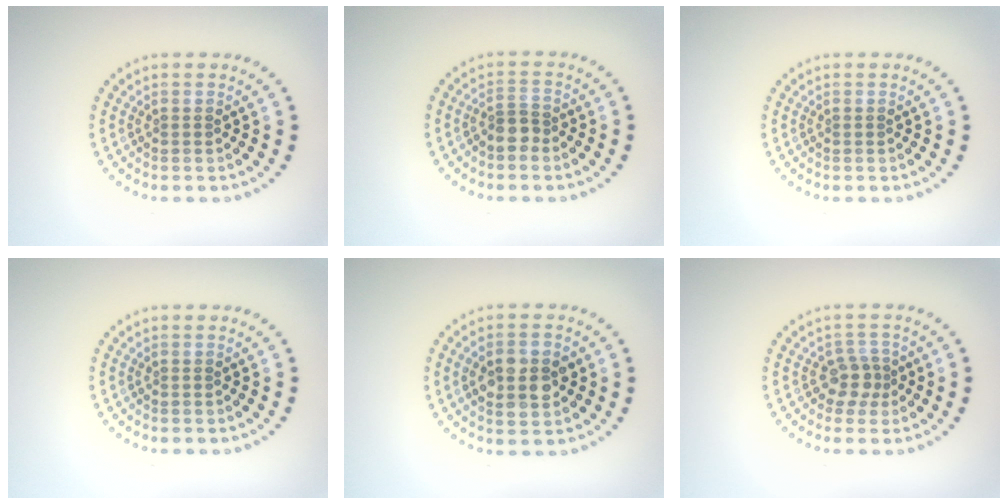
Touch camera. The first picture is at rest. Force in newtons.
{"total": 2.1, "press": 1.7, "slide": 1.2}
{"total": 0.0}
{"total": 0.0}
{"total": 4.5, "press": 4.5, "slide": 0.1}
{"total": 2.2, "press": 1.8, "slide": 1.2}